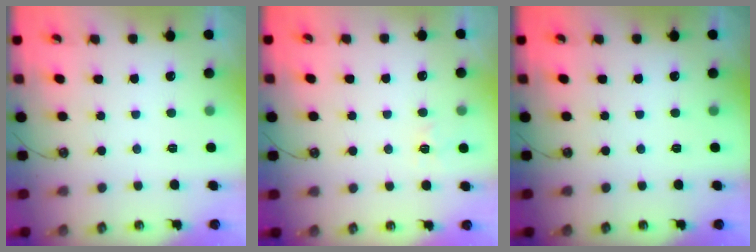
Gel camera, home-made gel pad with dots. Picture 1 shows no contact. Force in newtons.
{"total": 3.4, "press": 3.4, "slide": 0.4}
{"total": 0.0}